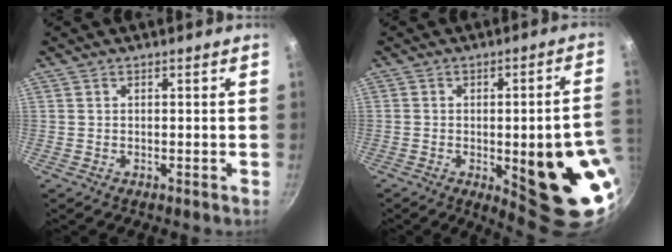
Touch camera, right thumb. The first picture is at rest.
{"total": 18.4, "force": [-4.1, 5.4, 17.2], "torque": [-0.178, 0.010, -0.044]}